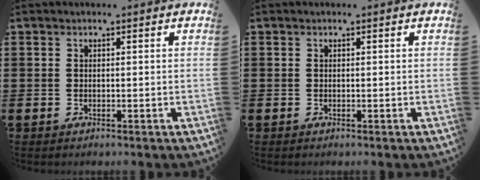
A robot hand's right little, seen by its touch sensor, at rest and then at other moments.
{"total": 0.0}